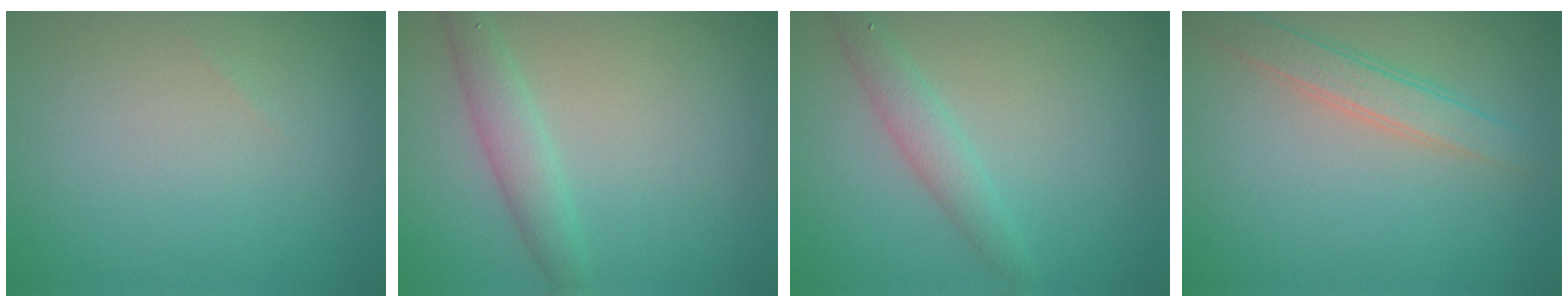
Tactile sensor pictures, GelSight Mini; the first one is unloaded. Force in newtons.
{"total": 2.5, "press": 2.5, "slide": 0.0}
{"total": 2.3, "press": 2.3, "slide": 0.0}
{"total": 2.8, "press": 2.8, "slide": 0.1}